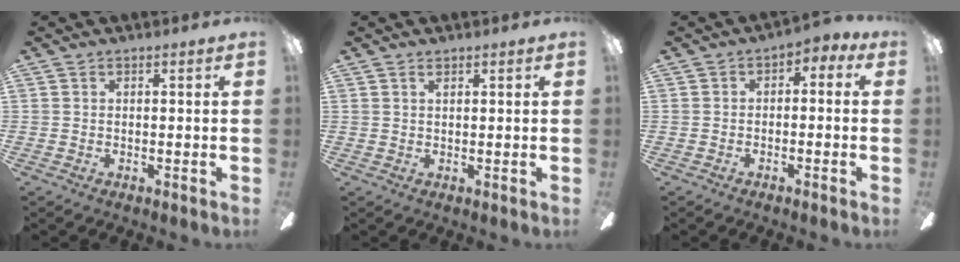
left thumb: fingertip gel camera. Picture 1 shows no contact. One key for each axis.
{"total": 1.1, "fx": 0.9, "fy": 0.4, "fz": 0.5, "tx": -0.012, "ty": 0.000, "tz": 0.017}
{"total": 2.7, "fx": -2.0, "fy": 1.6, "fz": 1.0, "tx": -0.014, "ty": 0.018, "tz": -0.038}